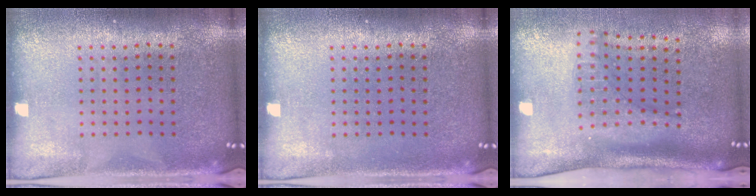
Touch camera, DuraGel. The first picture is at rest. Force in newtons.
{"total": 0.0}
{"total": 2.3, "press": 1.6, "slide": 1.6}